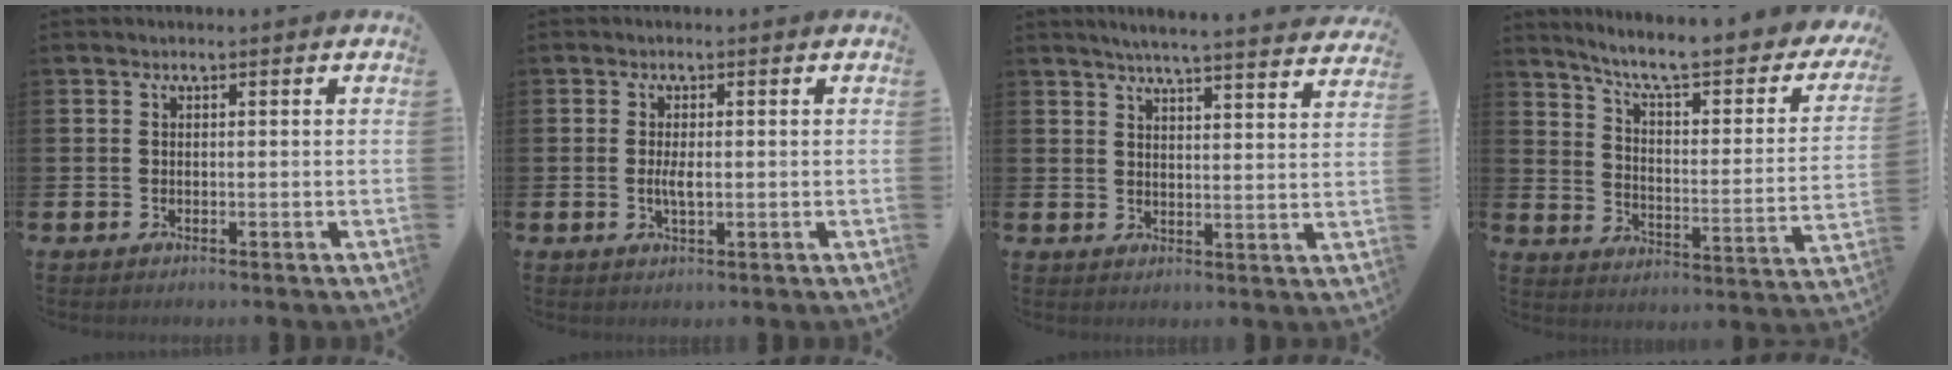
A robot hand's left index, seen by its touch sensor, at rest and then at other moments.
{"total": 2.2, "force": [-0.1, 0.7, 2.1], "torque": [-0.033, -0.004, -0.004]}
{"total": 5.3, "force": [5.1, -0.6, 1.2], "torque": [-0.036, -0.030, 0.089]}
{"total": 8.2, "force": [6.8, 1.7, 4.2], "torque": [-0.101, -0.052, 0.108]}